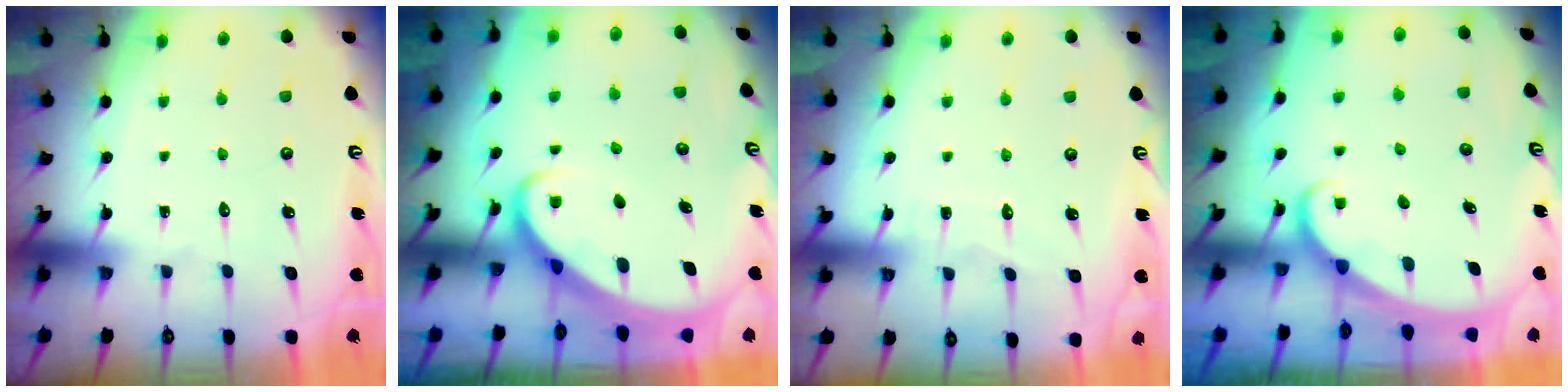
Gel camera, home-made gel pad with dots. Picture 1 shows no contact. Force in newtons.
{"total": 2.8, "press": 2.8, "slide": 0.4}
{"total": 3.7, "press": 3.7, "slide": 0.4}
{"total": 1.8, "press": 1.8, "slide": 0.1}